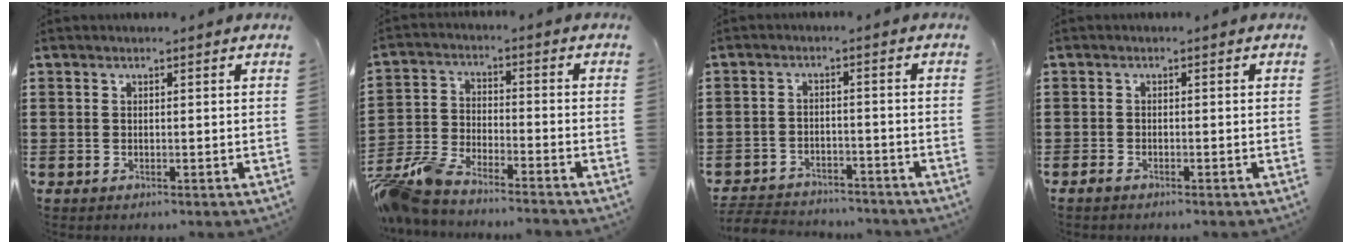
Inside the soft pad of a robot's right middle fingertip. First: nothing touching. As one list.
[{"total": 7.3, "force": [-7.0, 0.7, 2.0], "torque": [-0.065, -0.002, -0.144]}, {"total": 3.7, "force": [-3.6, 0.6, 0.0], "torque": [-0.012, 0.000, -0.081]}, {"total": 0.9, "force": [-0.8, 0.3, 0.3], "torque": [-0.009, -0.003, -0.015]}]